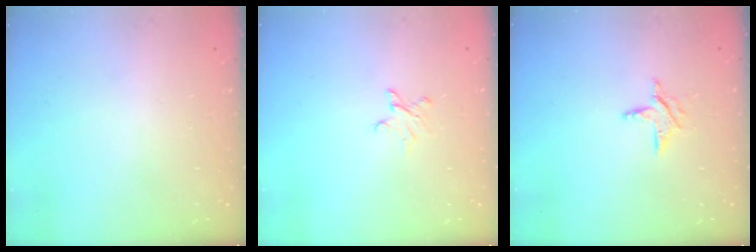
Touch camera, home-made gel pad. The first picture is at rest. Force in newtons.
{"total": 3.4, "press": 3.4, "slide": 0.4}
{"total": 6.5, "press": 6.5, "slide": 0.2}